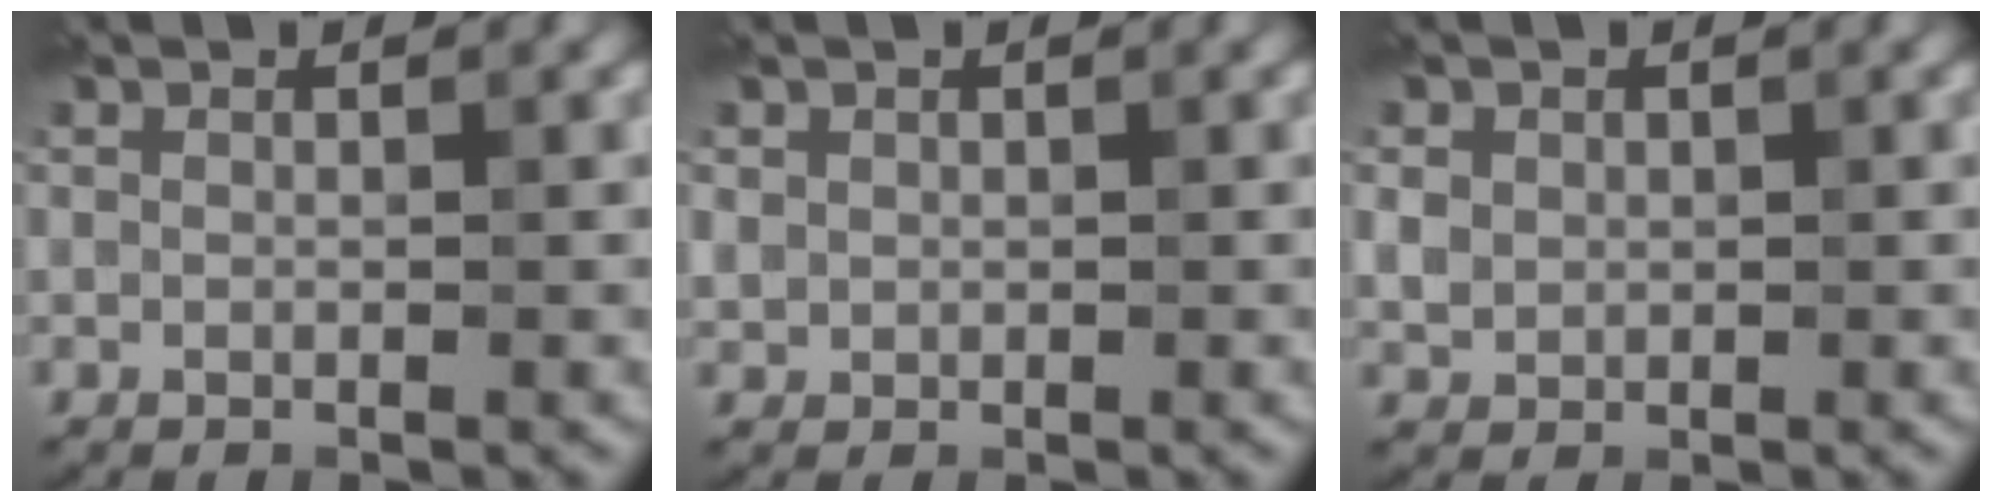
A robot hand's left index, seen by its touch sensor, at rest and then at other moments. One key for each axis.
{"total": 1.0, "fx": 0.4, "fy": 0.9, "fz": 0.1, "tx": 0.002, "ty": -0.003, "tz": 0.011}
{"total": 1.6, "fx": 0.4, "fy": 1.4, "fz": 0.5, "tx": -0.008, "ty": -0.004, "tz": 0.010}